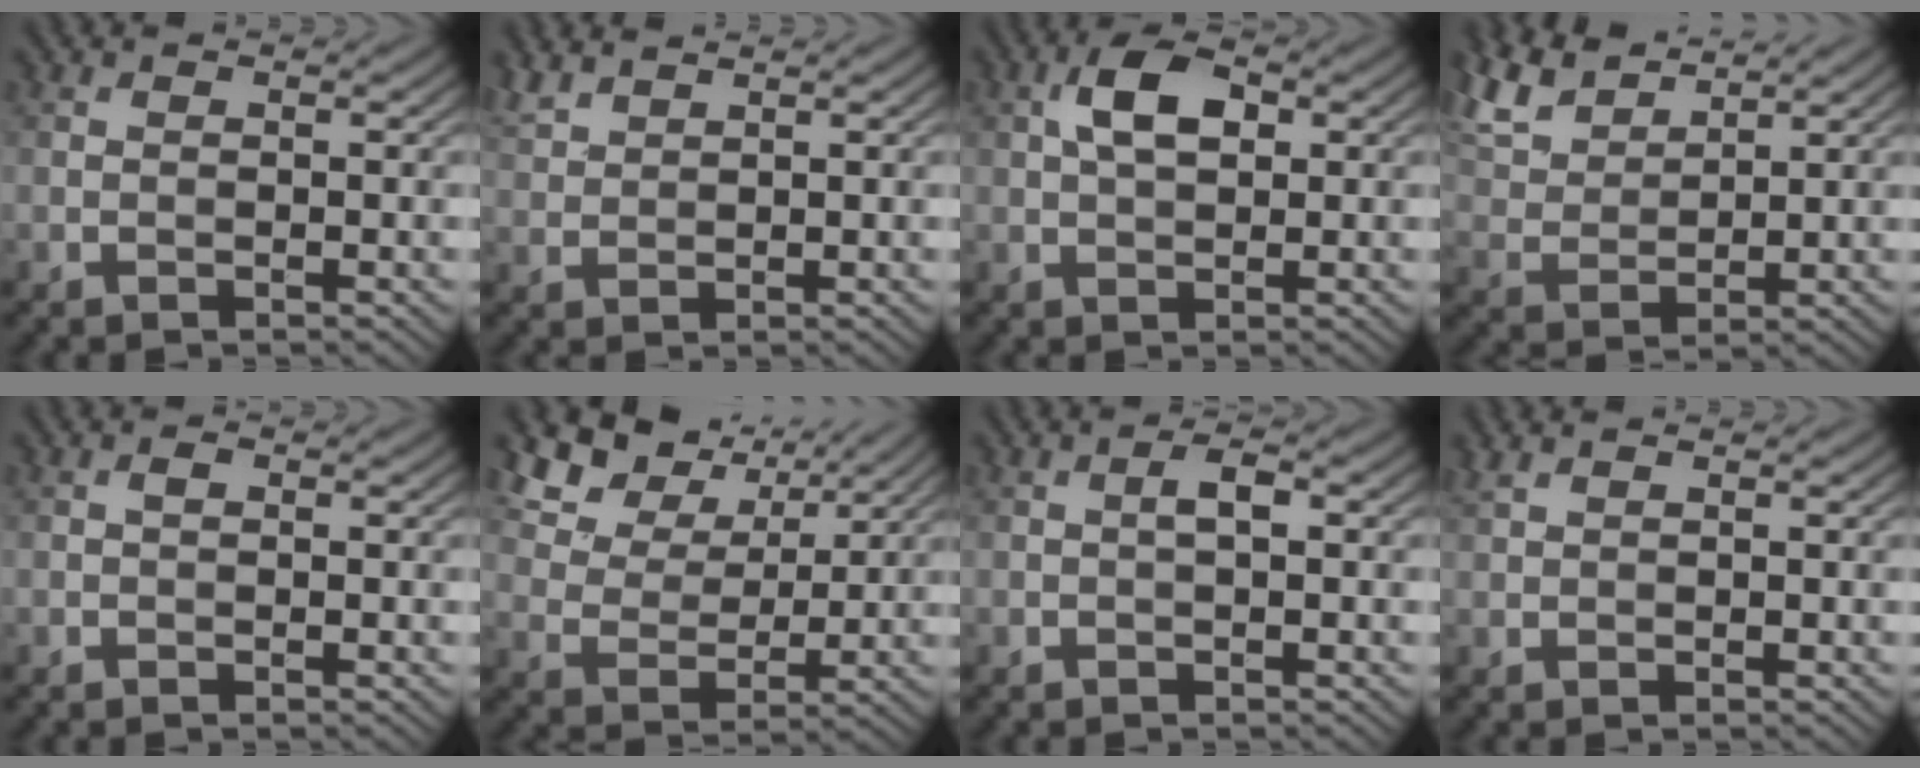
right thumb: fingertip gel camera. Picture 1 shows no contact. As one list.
[{"total": 2.6, "force": [2.3, 0.6, 1.1], "torque": [-0.029, 0.005, 0.055]}, {"total": 5.2, "force": [1.3, 2.8, 4.2], "torque": [-0.084, 0.009, 0.019]}, {"total": 8.3, "force": [6.7, 2.8, 4.0], "torque": [-0.110, 0.019, 0.138]}, {"total": 0.8, "force": [0.1, 0.4, 0.6], "torque": [-0.011, 0.004, 0.001]}, {"total": 9.7, "force": [6.6, 5.4, 4.6], "torque": [-0.117, -0.014, 0.135]}, {"total": 1.7, "force": [0.1, 0.5, 1.6], "torque": [-0.030, 0.007, -0.001]}, {"total": 1.2, "force": [1.0, 0.3, 0.6], "torque": [-0.022, 0.006, 0.027]}]